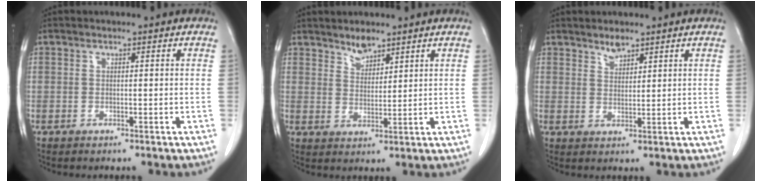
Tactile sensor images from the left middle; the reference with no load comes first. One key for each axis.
{"total": 3.2, "fx": 2.8, "fy": 1.1, "fz": 1.1, "tx": -0.020, "ty": -0.003, "tz": 0.053}
{"total": 2.3, "fx": 2.0, "fy": 0.7, "fz": 0.8, "tx": -0.016, "ty": -0.003, "tz": 0.038}